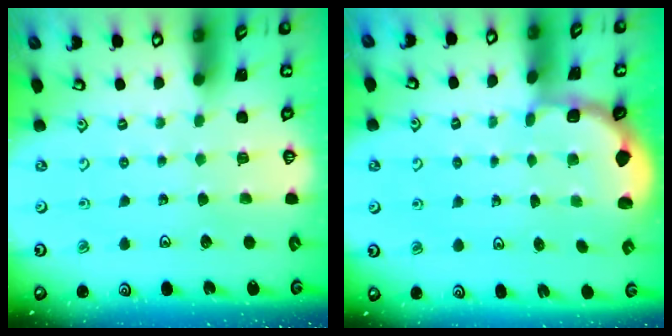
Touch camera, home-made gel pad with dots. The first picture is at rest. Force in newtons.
{"total": 1.9, "press": 1.8, "slide": 0.7}